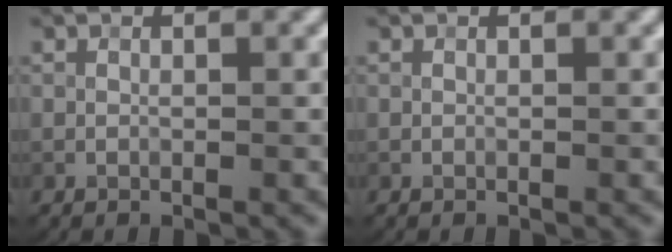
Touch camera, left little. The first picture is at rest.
{"total": 0.0}